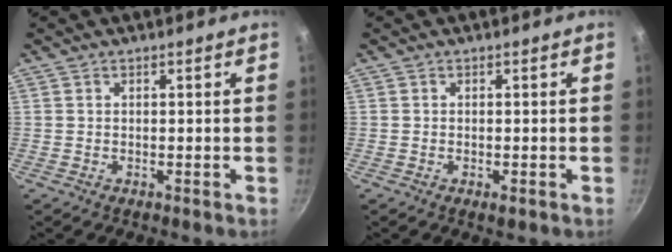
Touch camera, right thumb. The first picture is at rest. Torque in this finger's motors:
{"motor_torque": [-0.31, 0.02, -0.30, -0.06, -0.09]}